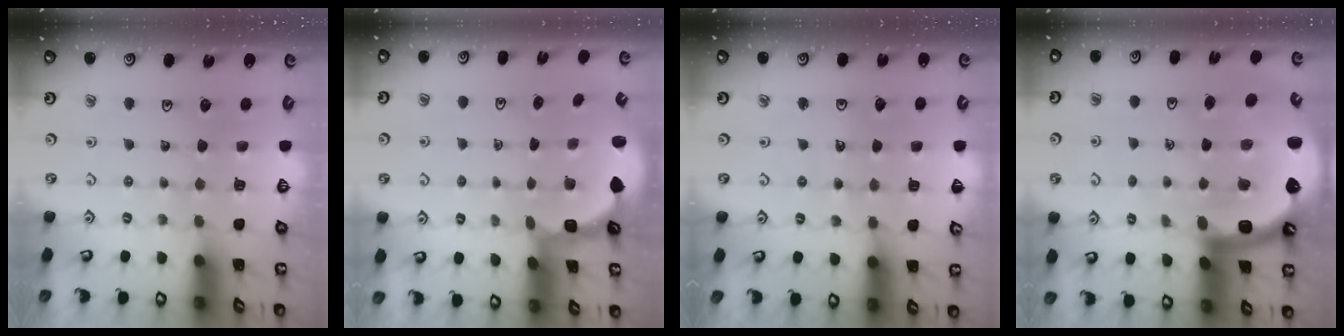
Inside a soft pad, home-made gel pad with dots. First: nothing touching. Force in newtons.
{"total": 2.5, "press": 1.9, "slide": 1.6}
{"total": 4.0, "press": 4.0, "slide": 0.5}
{"total": 11.1, "press": 10.9, "slide": 2.4}